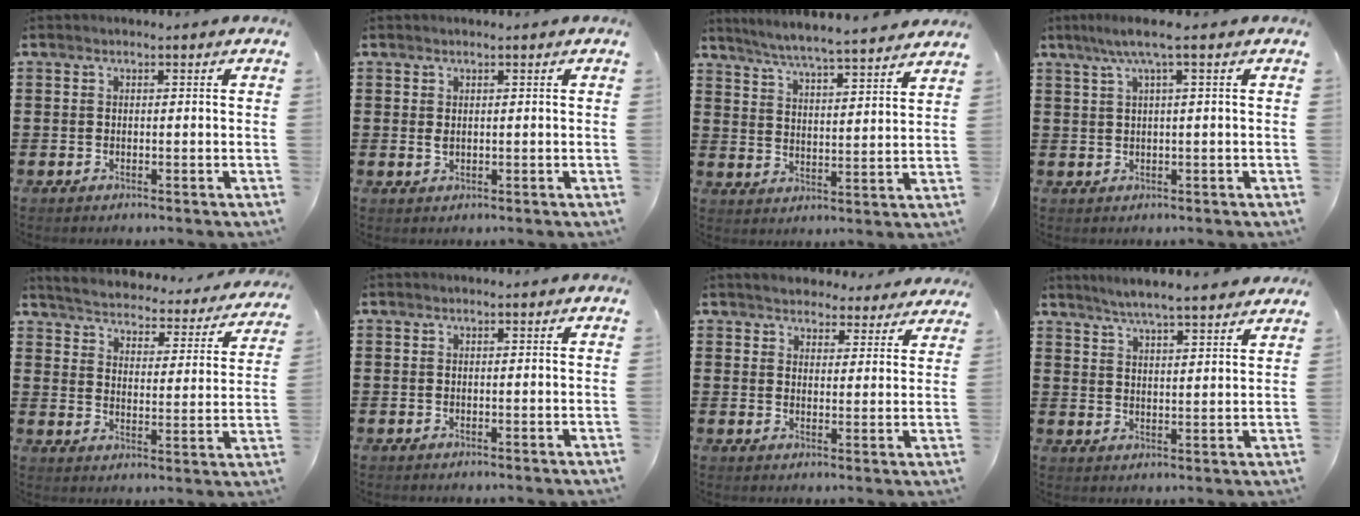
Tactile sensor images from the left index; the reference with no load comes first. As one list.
[{"total": 1.0, "force": [0.2, 0.5, 0.9], "torque": [-0.027, 0.001, 0.001]}, {"total": 5.2, "force": [5.0, -0.8, 1.5], "torque": [-0.049, -0.036, 0.083]}, {"total": 3.6, "force": [1.4, -0.2, 3.3], "torque": [-0.067, 0.000, 0.022]}, {"total": 3.5, "force": [3.5, -0.2, 0.4], "torque": [-0.031, -0.033, 0.051]}, {"total": 0.0}, {"total": 3.8, "force": [3.7, 0.6, 0.2], "torque": [-0.020, -0.012, 0.067]}, {"total": 4.8, "force": [4.5, -0.2, 1.6], "torque": [-0.047, -0.020, 0.078]}]